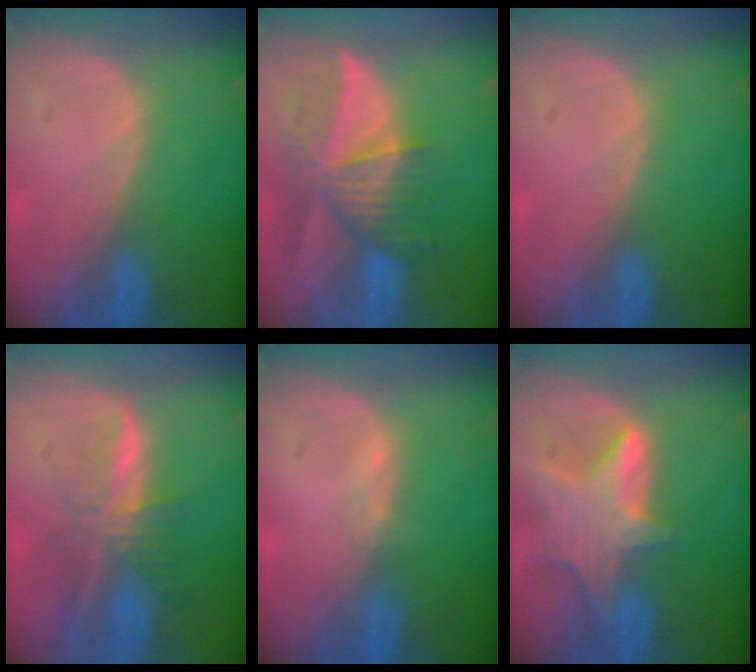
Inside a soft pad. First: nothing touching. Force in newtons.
{"total": 9.4, "press": 8.4, "slide": 4.2}
{"total": 0.0}
{"total": 7.9, "press": 6.7, "slide": 4.3}
{"total": 0.7, "press": 0.7, "slide": 0.2}
{"total": 7.9, "press": 7.2, "slide": 3.3}